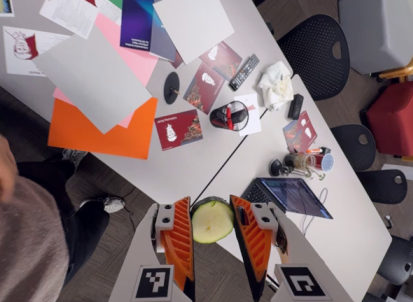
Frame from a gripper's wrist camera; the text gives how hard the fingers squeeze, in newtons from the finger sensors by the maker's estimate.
{"total": 11.2, "left": 11.6, "right": 10.9}